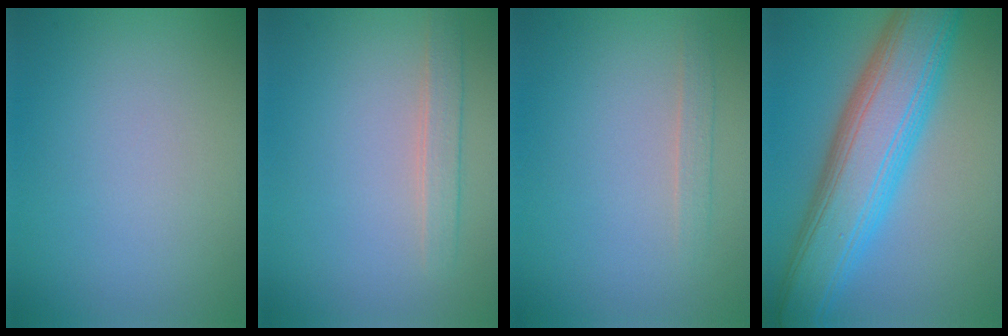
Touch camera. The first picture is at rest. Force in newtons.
{"total": 1.9, "press": 1.9, "slide": 0.3}
{"total": 1.1, "press": 1.1, "slide": 0.1}
{"total": 10.2, "press": 10.2, "slide": 0.4}